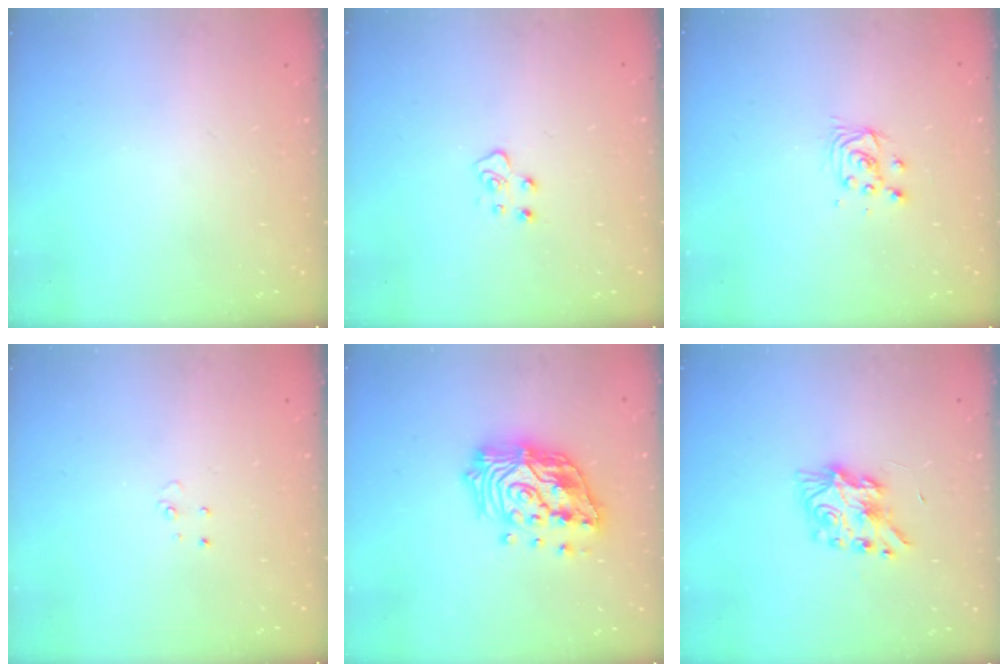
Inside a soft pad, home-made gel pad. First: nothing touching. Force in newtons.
{"total": 5.4, "press": 5.4, "slide": 0.4}
{"total": 3.8, "press": 3.7, "slide": 0.5}
{"total": 2.7, "press": 2.7, "slide": 0.2}
{"total": 19.6, "press": 19.5, "slide": 2.3}
{"total": 7.9, "press": 7.9, "slide": 0.7}